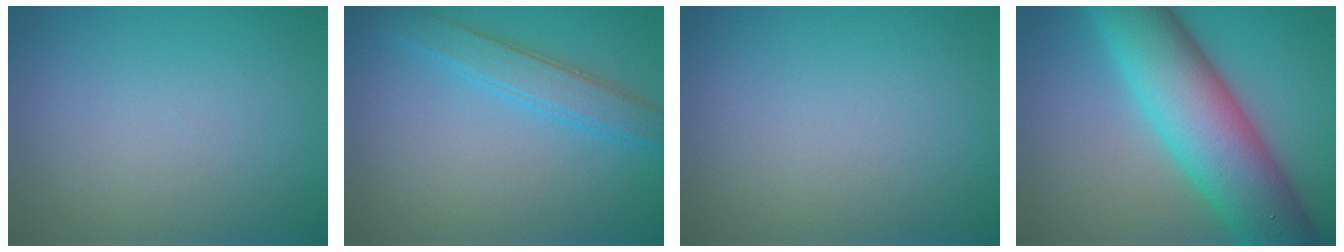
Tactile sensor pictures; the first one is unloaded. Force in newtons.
{"total": 2.8, "press": 2.8, "slide": 0.1}
{"total": 0.0}
{"total": 11.3, "press": 11.3, "slide": 0.1}